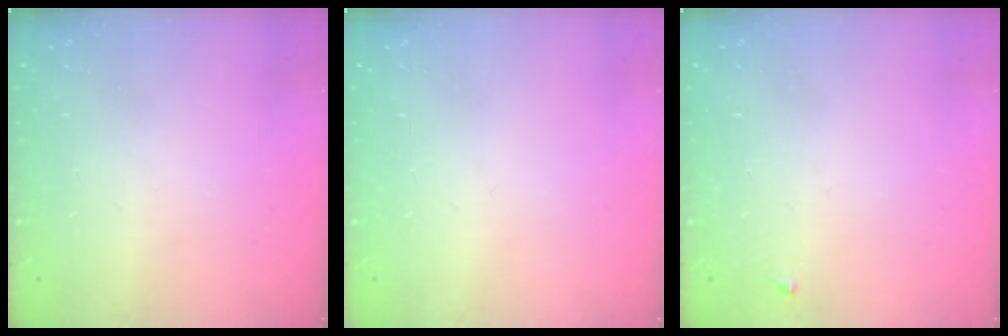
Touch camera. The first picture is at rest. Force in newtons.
{"total": 0.0}
{"total": 3.2, "press": 3.2, "slide": 0.5}